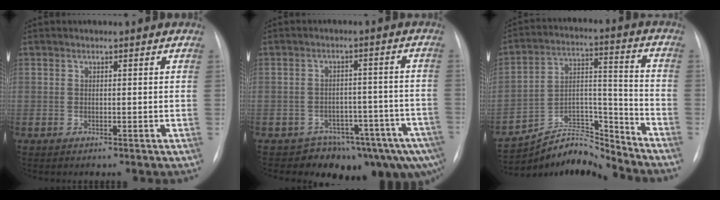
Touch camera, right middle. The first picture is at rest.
{"total": 11.1, "force": [-8.6, 5.3, 4.6], "torque": [-0.029, 0.044, -0.110]}
{"total": 10.5, "force": [-10.4, 0.9, -0.4], "torque": [0.015, 0.062, -0.188]}